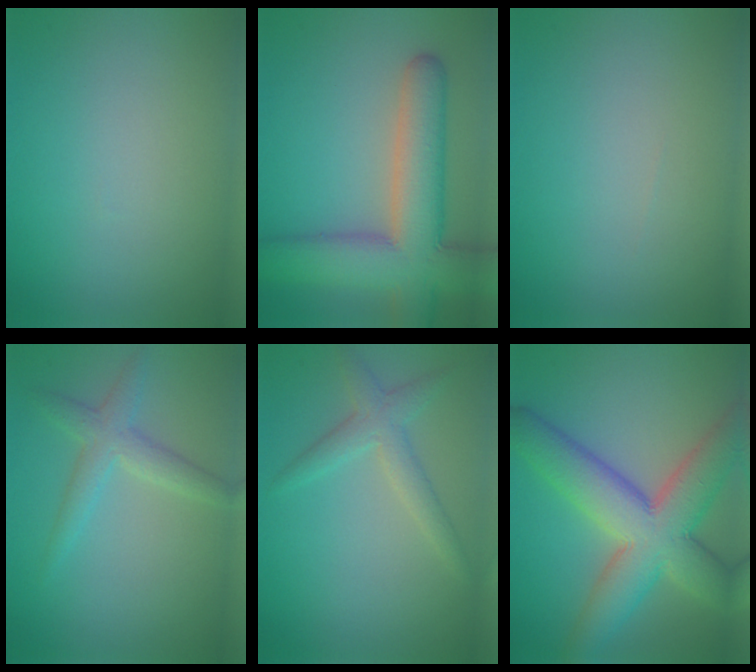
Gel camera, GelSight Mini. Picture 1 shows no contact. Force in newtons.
{"total": 9.7, "press": 9.7, "slide": 0.7}
{"total": 0.0}
{"total": 2.6, "press": 2.6, "slide": 0.0}
{"total": 2.5, "press": 2.5, "slide": 0.0}
{"total": 10.0, "press": 10.0, "slide": 0.6}